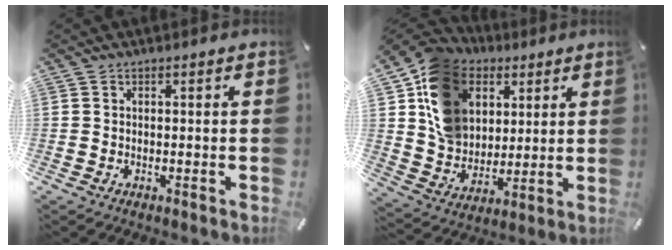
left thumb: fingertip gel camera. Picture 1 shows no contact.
{"total": 15.5, "force": [5.3, 12.9, 6.9], "torque": [-0.146, -0.013, 0.104]}